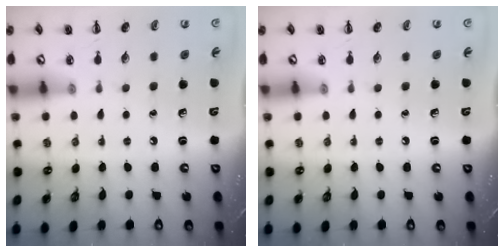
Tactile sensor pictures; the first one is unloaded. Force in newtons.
{"total": 0.0}